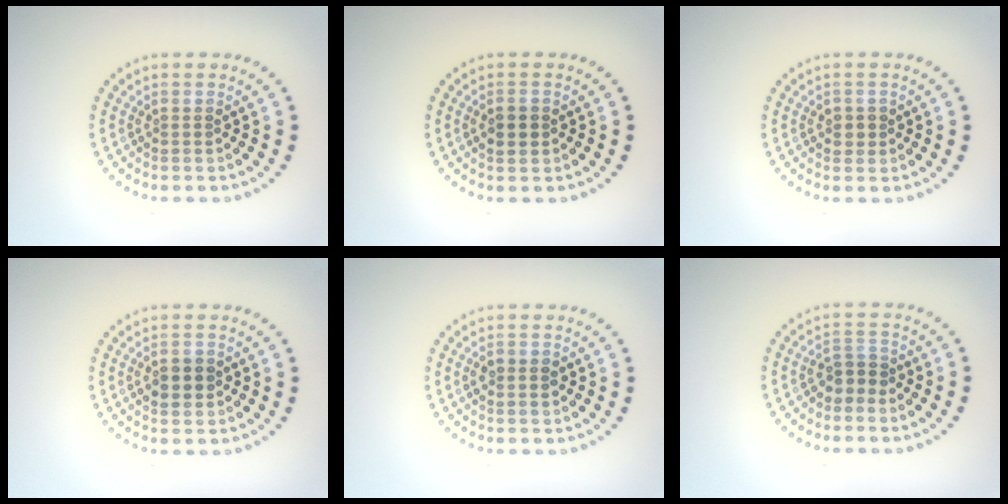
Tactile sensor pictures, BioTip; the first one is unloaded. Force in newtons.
{"total": 2.3, "press": 2.3, "slide": 0.1}
{"total": 1.2, "press": 1.1, "slide": 0.5}
{"total": 2.2, "press": 2.2, "slide": 0.1}
{"total": 2.0, "press": 2.0, "slide": 0.1}
{"total": 2.0, "press": 1.8, "slide": 0.9}